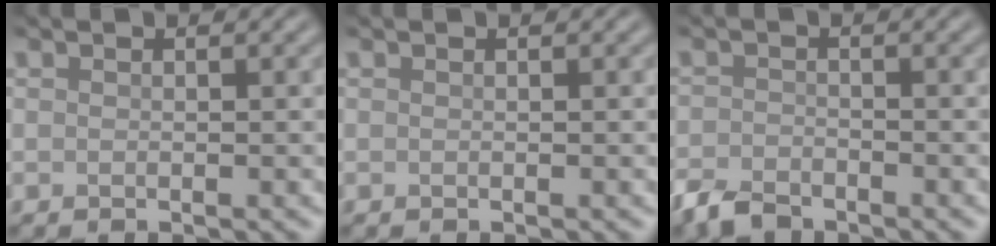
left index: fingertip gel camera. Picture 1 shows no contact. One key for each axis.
{"total": 0.0}
{"total": 2.9, "fx": -2.5, "fy": 1.2, "fz": 1.0, "tx": -0.022, "ty": -0.006, "tz": -0.058}